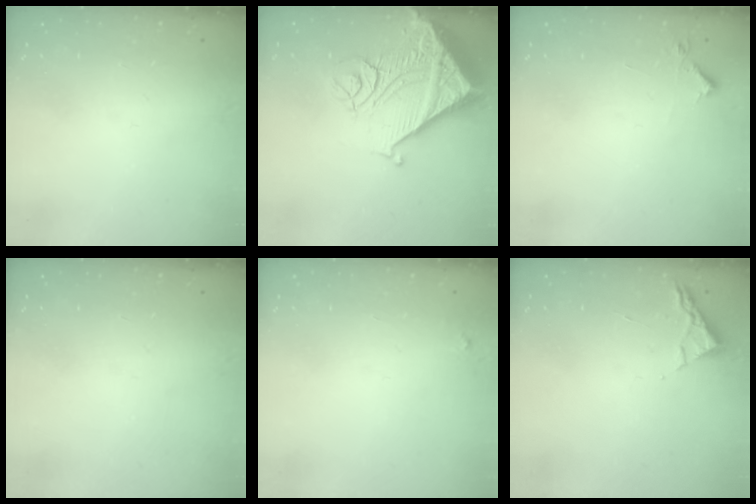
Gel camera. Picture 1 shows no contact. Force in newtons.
{"total": 20.9, "press": 20.7, "slide": 2.6}
{"total": 3.9, "press": 3.8, "slide": 0.6}
{"total": 0.0}
{"total": 2.3, "press": 2.3, "slide": 0.2}
{"total": 3.0, "press": 2.9, "slide": 0.4}